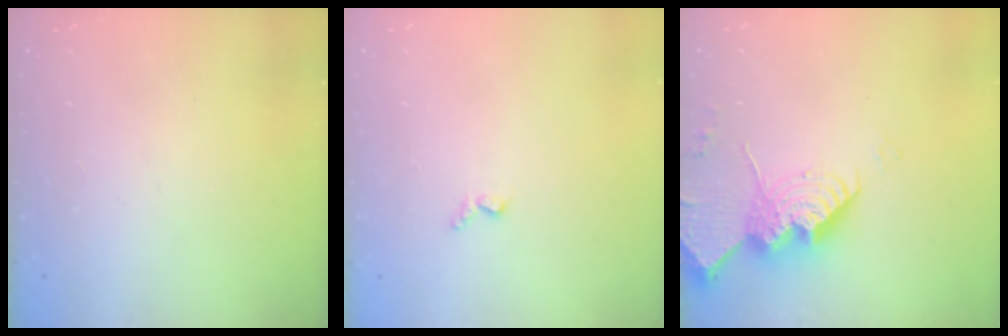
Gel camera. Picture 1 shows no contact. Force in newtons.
{"total": 3.9, "press": 3.8, "slide": 0.7}
{"total": 15.6, "press": 15.5, "slide": 1.5}